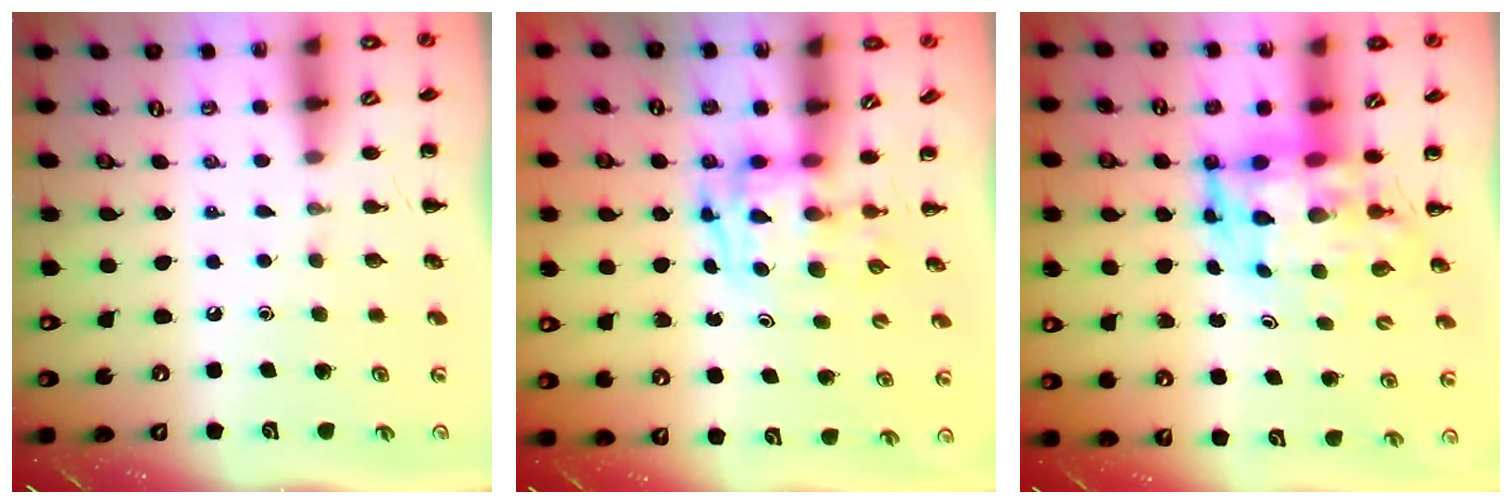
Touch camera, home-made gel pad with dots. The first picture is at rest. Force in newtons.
{"total": 3.3, "press": 3.3, "slide": 0.5}
{"total": 6.5, "press": 6.2, "slide": 2.0}